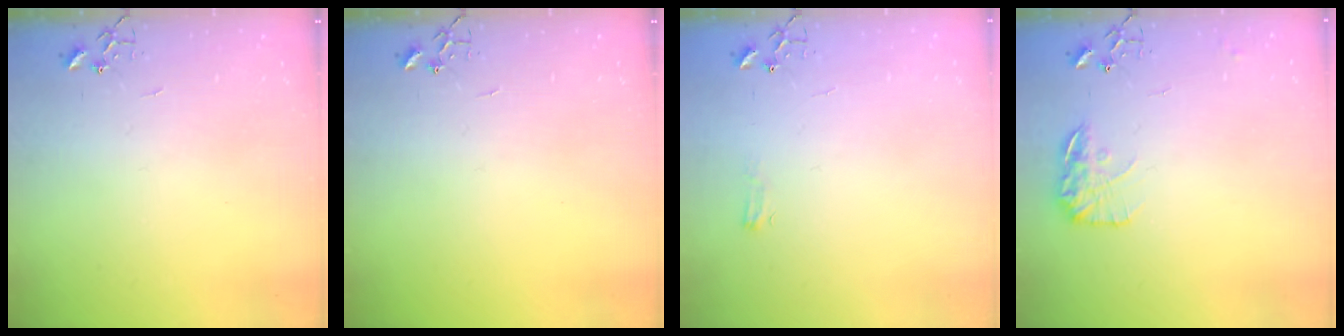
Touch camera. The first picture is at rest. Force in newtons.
{"total": 0.0}
{"total": 4.1, "press": 4.1, "slide": 0.6}
{"total": 12.1, "press": 12.1, "slide": 0.5}